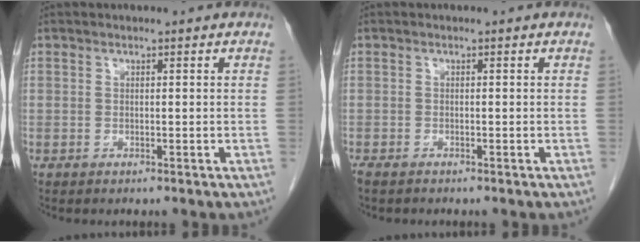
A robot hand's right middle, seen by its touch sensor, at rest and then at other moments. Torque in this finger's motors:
{"motor_torque": [0.29, -0.11, 0.06, 0.02]}